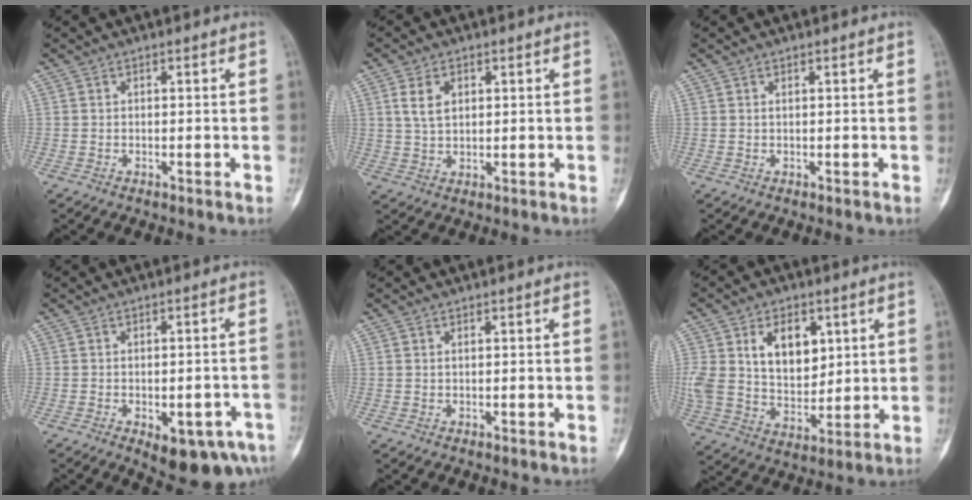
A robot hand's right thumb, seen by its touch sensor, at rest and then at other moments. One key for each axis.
{"total": 5.0, "fx": 1.7, "fy": 3.1, "fz": 3.5, "tx": -0.062, "ty": -0.003, "tz": 0.036}
{"total": 0.0}
{"total": 10.3, "fx": -5.3, "fy": 4.5, "fz": 7.6, "tx": -0.086, "ty": 0.021, "tz": -0.060}
{"total": 0.0}
{"total": 17.2, "fx": 5.2, "fy": 11.4, "fz": 11.7, "tx": -0.213, "ty": -0.017, "tz": 0.107}